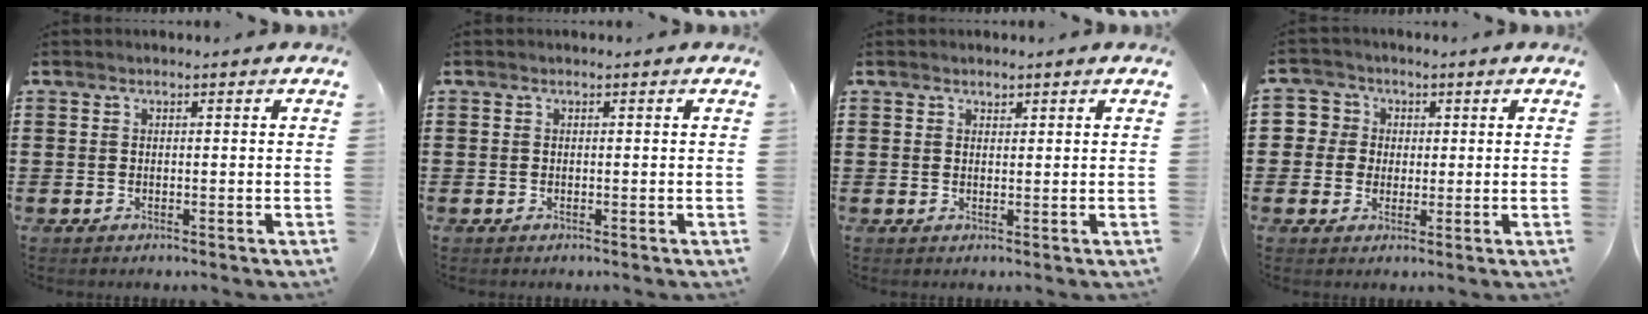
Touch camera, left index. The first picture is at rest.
{"total": 0.0}
{"total": 1.0, "force": [0.9, 0.4, 0.1], "torque": [-0.003, 0.000, 0.019]}
{"total": 4.4, "force": [0.8, 4.3, 0.3], "torque": [-0.021, 0.009, 0.010]}